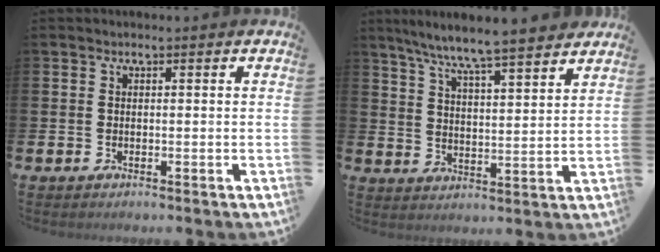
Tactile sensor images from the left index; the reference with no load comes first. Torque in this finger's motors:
{"motor_torque": [1.04, -1.10, 0.97, 0.21]}